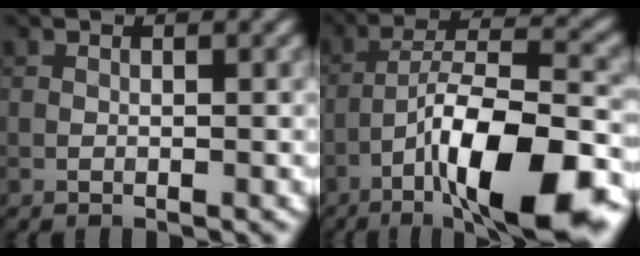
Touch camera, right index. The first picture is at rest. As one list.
[{"total": 13.4, "force": [-6.8, 3.8, 11.0], "torque": [-0.182, 0.005, -0.103]}]